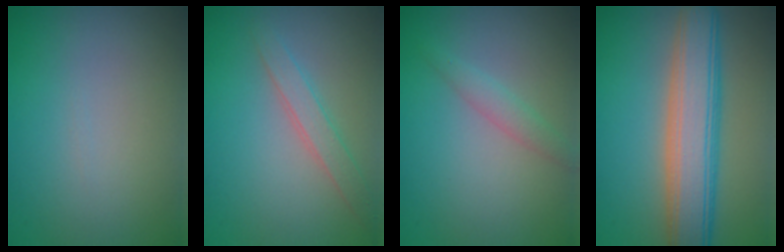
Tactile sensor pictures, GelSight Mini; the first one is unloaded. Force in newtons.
{"total": 2.0, "press": 2.0, "slide": 0.1}
{"total": 1.5, "press": 1.5, "slide": 0.1}
{"total": 7.3, "press": 7.3, "slide": 0.4}